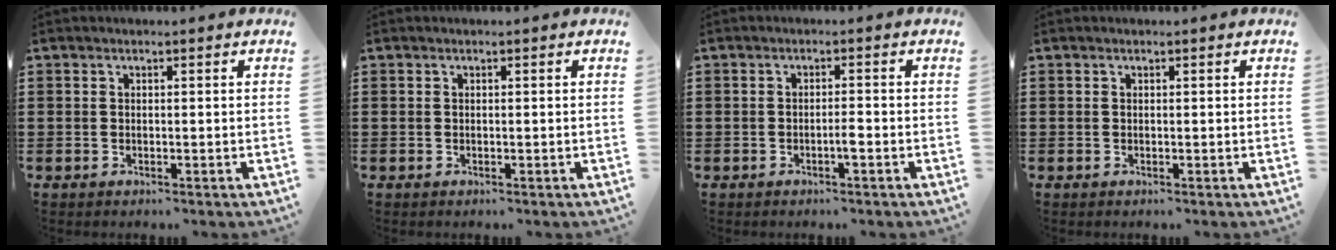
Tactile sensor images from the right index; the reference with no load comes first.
{"total": 0.0}
{"total": 1.8, "force": [-0.8, 0.2, 1.5], "torque": [-0.029, 0.000, -0.015]}
{"total": 0.0}